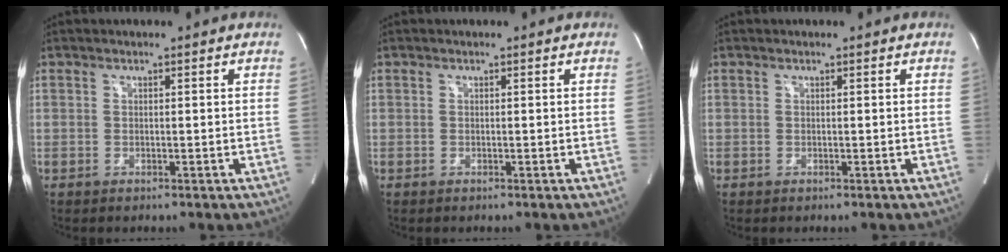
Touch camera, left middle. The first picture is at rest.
{"total": 0.0}
{"total": 0.0}